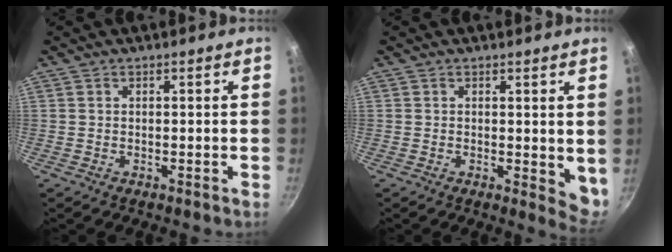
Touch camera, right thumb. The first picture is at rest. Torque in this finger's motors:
{"motor_torque": [-0.37, 0.58, 0.68, 0.14, 0.05]}